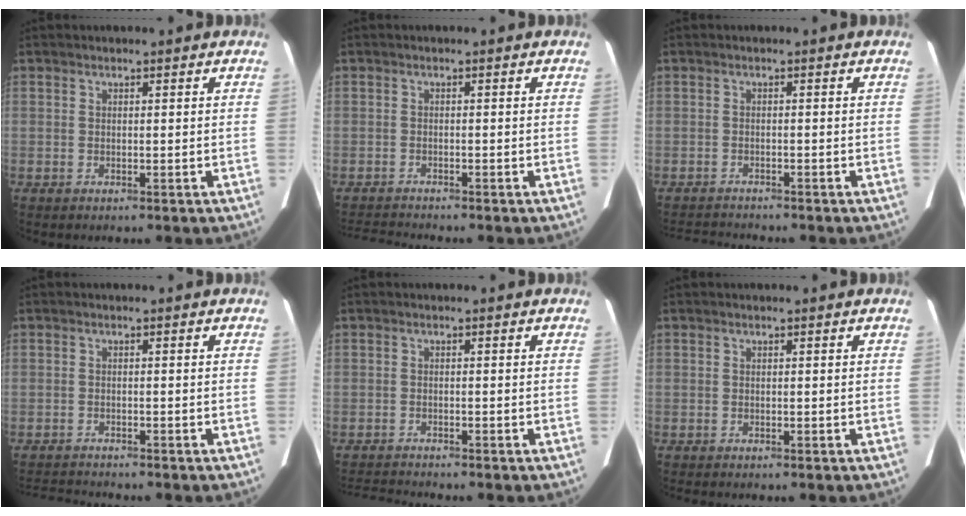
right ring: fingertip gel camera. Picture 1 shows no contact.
{"total": 2.8, "force": [-2.7, -0.8, 0.0], "torque": [-0.010, -0.020, -0.048]}
{"total": 3.9, "force": [-3.8, -0.1, 0.6], "torque": [-0.012, -0.015, -0.061]}
{"total": 3.6, "force": [-3.5, -0.1, 0.5], "torque": [-0.011, -0.015, -0.056]}
{"total": 3.0, "force": [-2.9, -0.7, 0.2], "torque": [-0.010, -0.019, -0.049]}
{"total": 0.0}